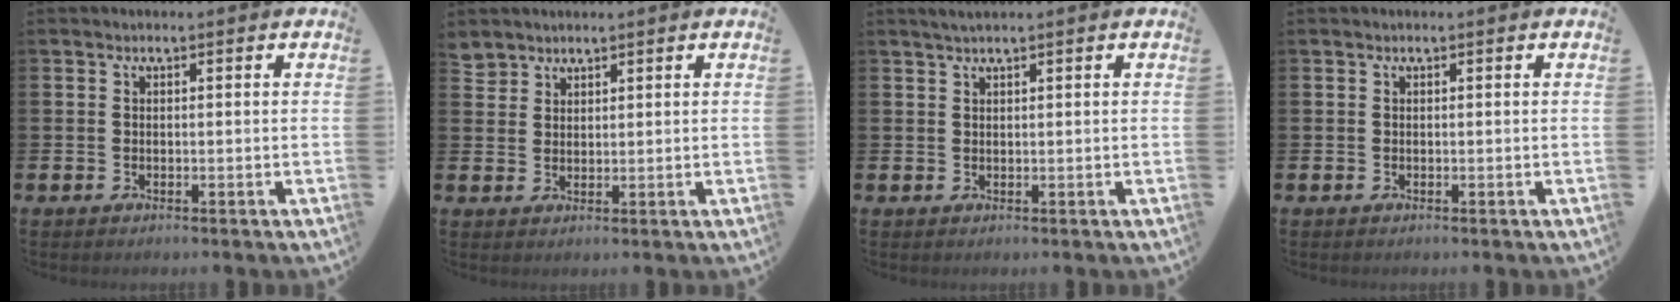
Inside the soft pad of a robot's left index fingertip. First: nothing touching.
{"total": 2.9, "force": [2.7, 1.0, -0.2], "torque": [0.005, -0.011, 0.052]}
{"total": 1.3, "force": [1.0, 0.0, 0.7], "torque": [-0.022, 0.005, 0.020]}
{"total": 0.0}